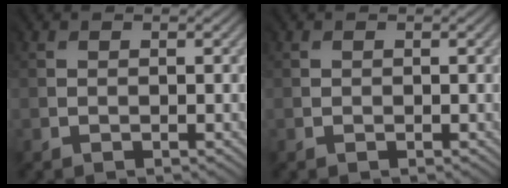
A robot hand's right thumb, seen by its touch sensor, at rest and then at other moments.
{"total": 0.0}